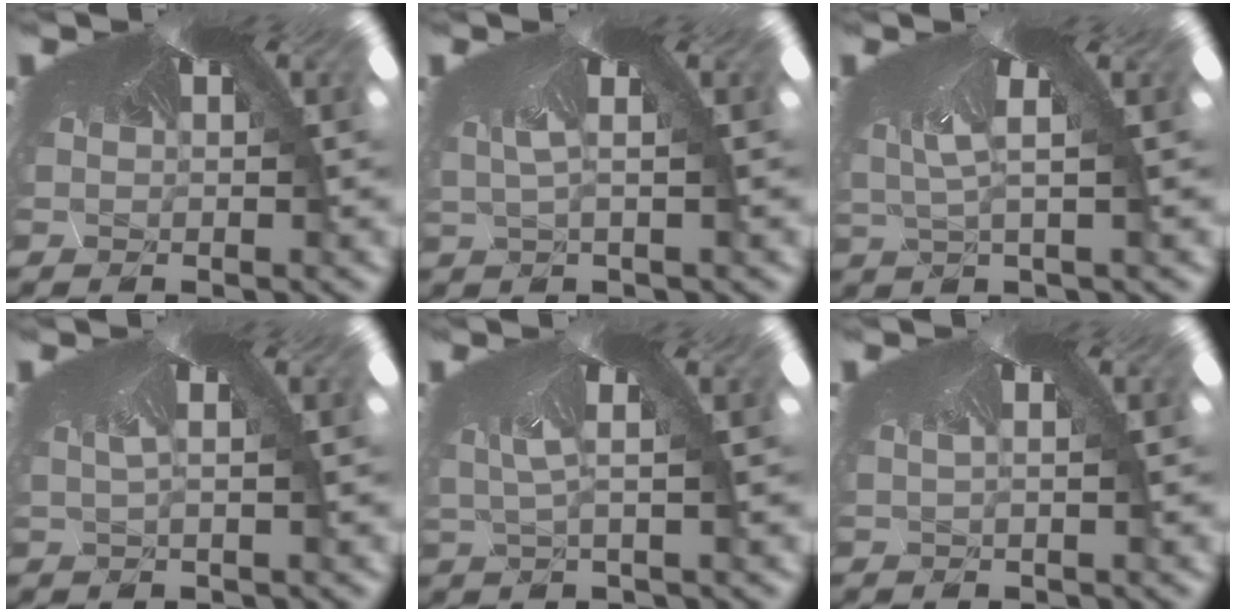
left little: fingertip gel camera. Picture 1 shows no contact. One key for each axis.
{"total": 2.7, "fx": -1.9, "fy": -1.8, "fz": -0.6, "tx": 0.008, "ty": -0.024, "tz": -0.013}
{"total": 2.6, "fx": -2.1, "fy": -1.4, "fz": -0.2, "tx": -0.019, "ty": -0.029, "tz": -0.010}
{"total": 1.7, "fx": -1.4, "fy": -0.9, "fz": 0.0, "tx": 0.010, "ty": -0.015, "tz": -0.010}
{"total": 2.7, "fx": -2.0, "fy": -1.8, "fz": -0.3, "tx": -0.013, "ty": -0.027, "tz": -0.006}
{"total": 0.8, "fx": -0.5, "fy": -0.7, "fz": 0.0, "tx": 0.013, "ty": -0.005, "tz": -0.007}